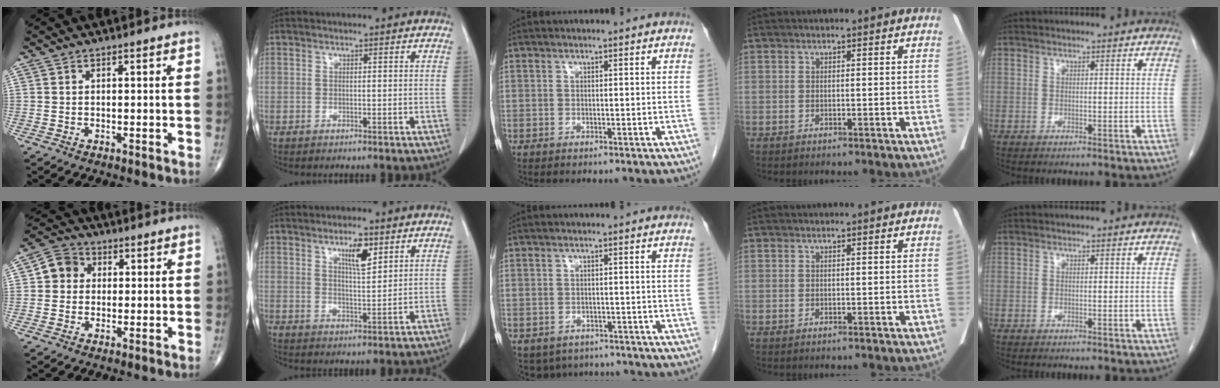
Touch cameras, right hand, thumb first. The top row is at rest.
{"thumb": {"total": 5.6, "force": [0.7, 5.0, 2.3], "torque": [-0.024, 0.011, 0.001]}, "index": {"total": 5.1, "force": [2.8, 1.1, 4.1], "torque": [-0.074, -0.002, 0.050]}, "middle": {"total": 6.1, "force": [-4.7, 3.7, 1.1], "torque": [-0.010, 0.001, -0.058]}}